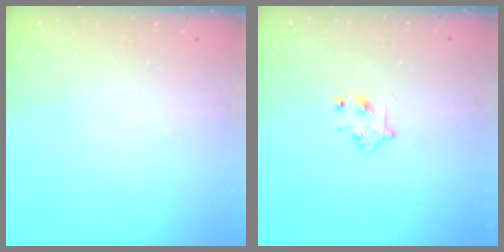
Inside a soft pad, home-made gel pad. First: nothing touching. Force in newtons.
{"total": 4.9, "press": 4.8, "slide": 0.7}